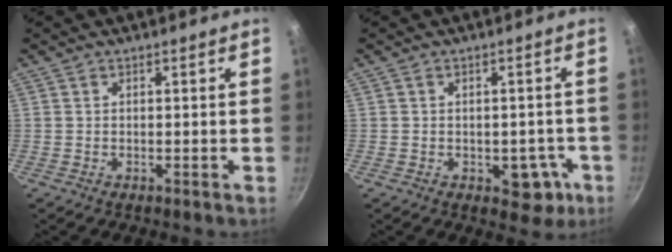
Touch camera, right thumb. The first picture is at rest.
{"total": 6.4, "force": [-2.3, 4.2, 4.3], "torque": [-0.012, 0.019, -0.020]}